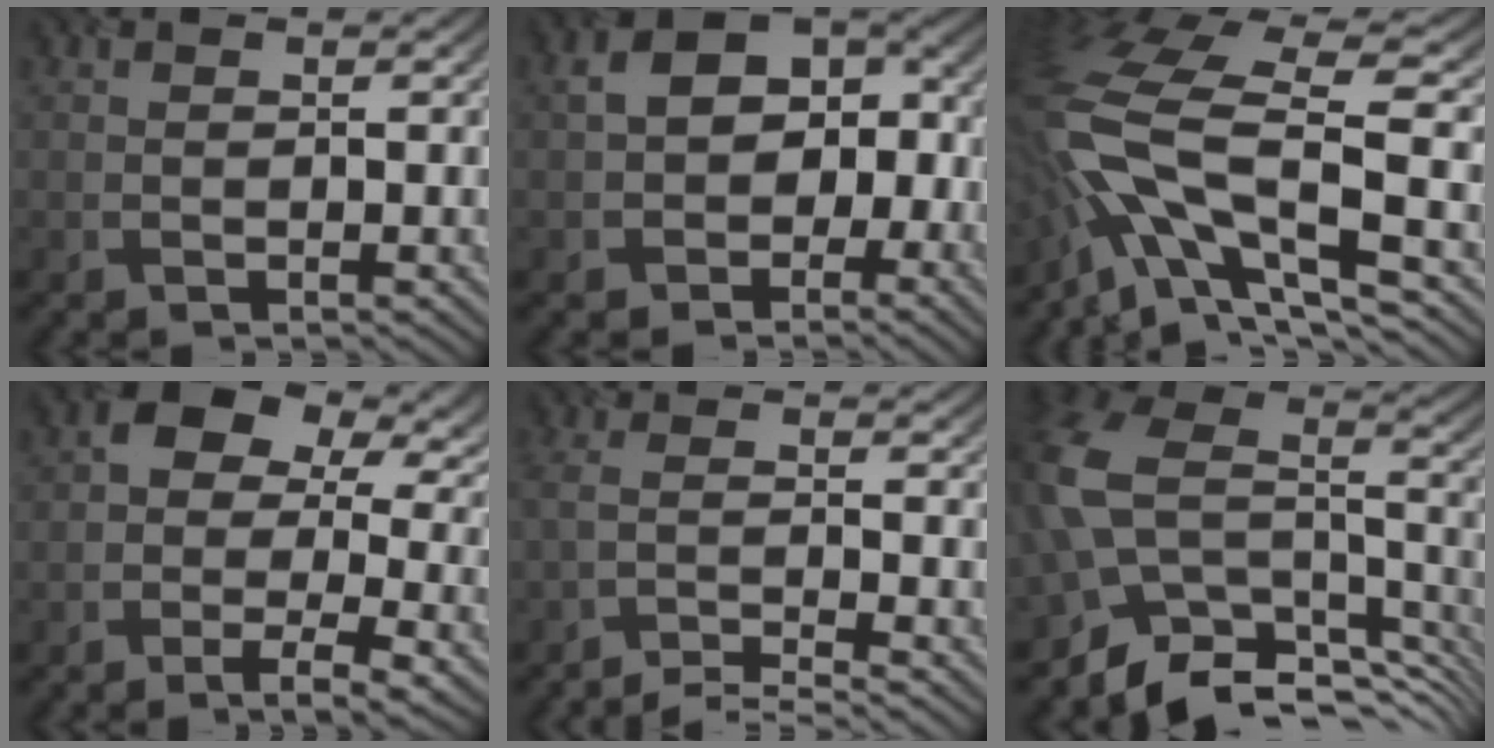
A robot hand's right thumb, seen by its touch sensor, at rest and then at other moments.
{"total": 8.4, "force": [-0.9, 6.3, 5.5], "torque": [-0.088, -0.002, -0.022]}
{"total": 15.4, "force": [-4.3, 6.6, 13.2], "torque": [-0.312, -0.011, -0.067]}
{"total": 13.1, "force": [1.6, 8.2, 10.1], "torque": [-0.153, 0.003, 0.029]}
{"total": 4.8, "force": [-3.9, 0.8, 2.8], "torque": [-0.041, -0.002, -0.080]}
{"total": 12.7, "force": [-6.3, 8.1, 7.4], "torque": [-0.176, -0.019, -0.106]}